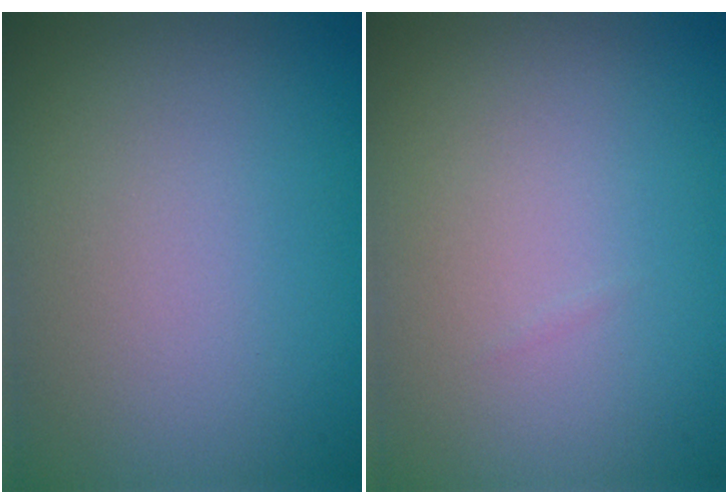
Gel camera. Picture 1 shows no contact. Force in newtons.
{"total": 0.0}